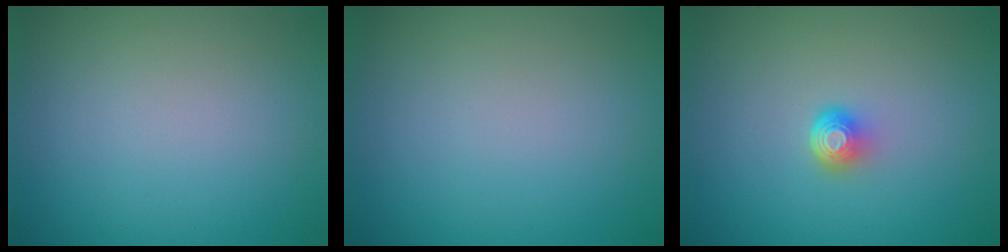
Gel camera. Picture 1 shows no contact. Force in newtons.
{"total": 0.0}
{"total": 2.0, "press": 1.3, "slide": 1.6}